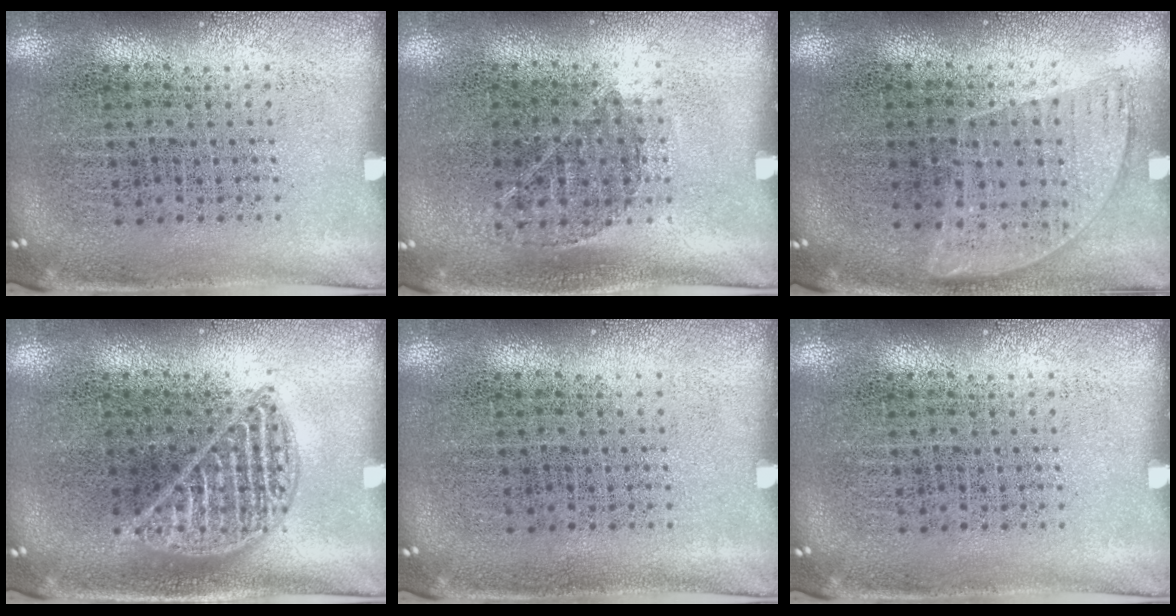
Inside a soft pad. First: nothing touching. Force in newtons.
{"total": 0.8, "press": 0.6, "slide": 0.5}
{"total": 0.9, "press": 0.8, "slide": 0.4}
{"total": 2.0, "press": 2.0, "slide": 0.2}
{"total": 0.0}
{"total": 0.0}